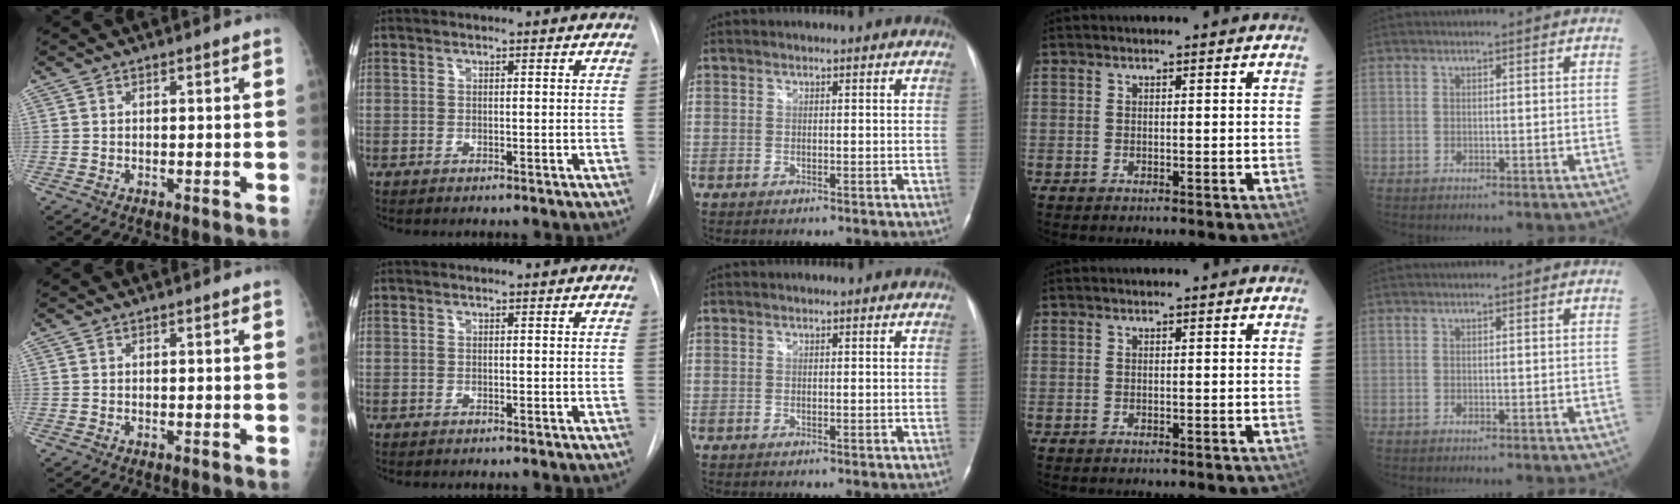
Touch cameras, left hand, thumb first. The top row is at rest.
{}